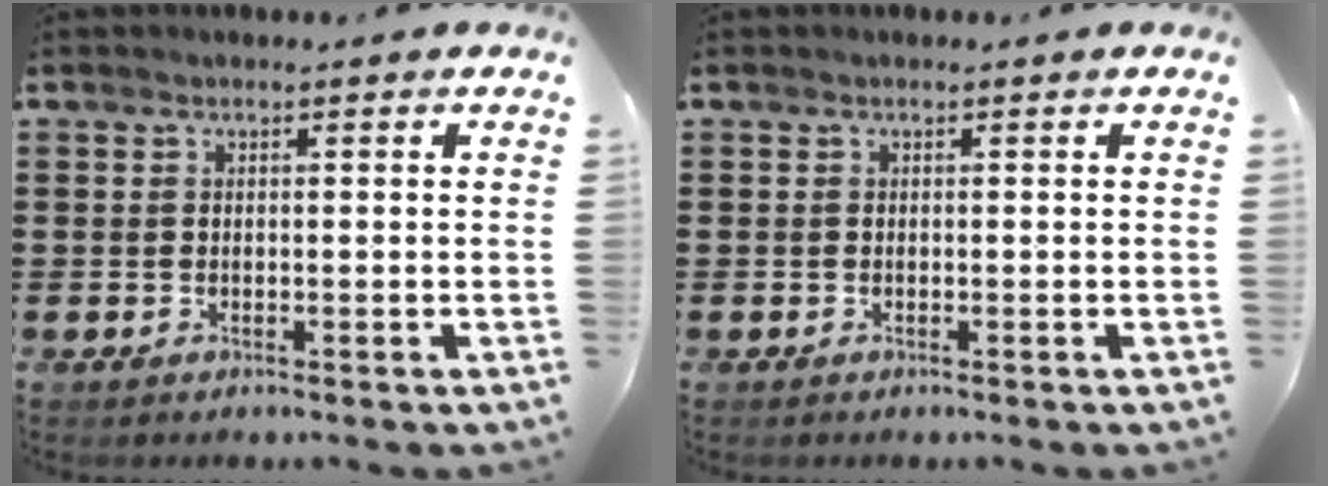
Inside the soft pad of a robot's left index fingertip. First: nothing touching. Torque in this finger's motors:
{"motor_torque": [0.00, 0.00, 0.00, 0.00]}